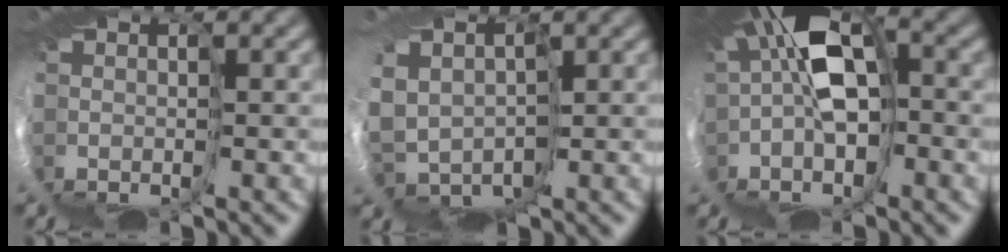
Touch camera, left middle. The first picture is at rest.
{"total": 7.7, "force": [0.5, 5.8, 5.0], "torque": [-0.097, -0.015, 0.001]}
{"total": 9.8, "force": [0.9, 5.4, 8.1], "torque": [-0.146, 0.015, -0.004]}